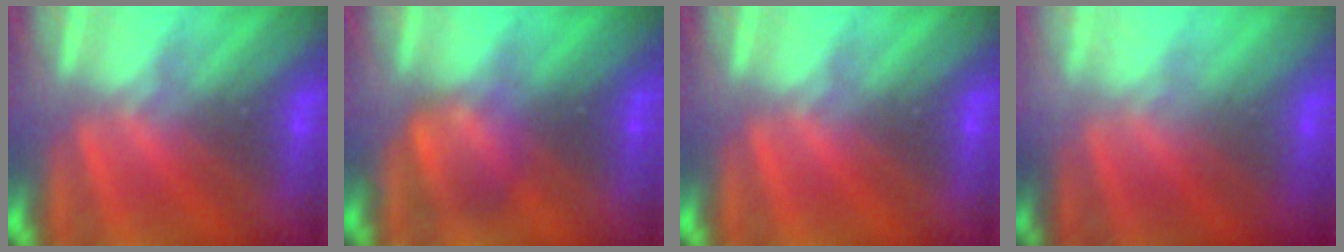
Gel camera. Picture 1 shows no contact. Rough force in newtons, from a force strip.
{"total": 2.5}
{"total": 0.0}
{"total": 2.9}